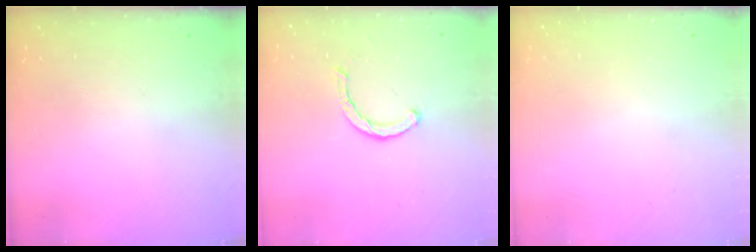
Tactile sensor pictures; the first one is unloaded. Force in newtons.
{"total": 2.1, "press": 2.1, "slide": 0.1}
{"total": 2.6, "press": 2.6, "slide": 0.2}